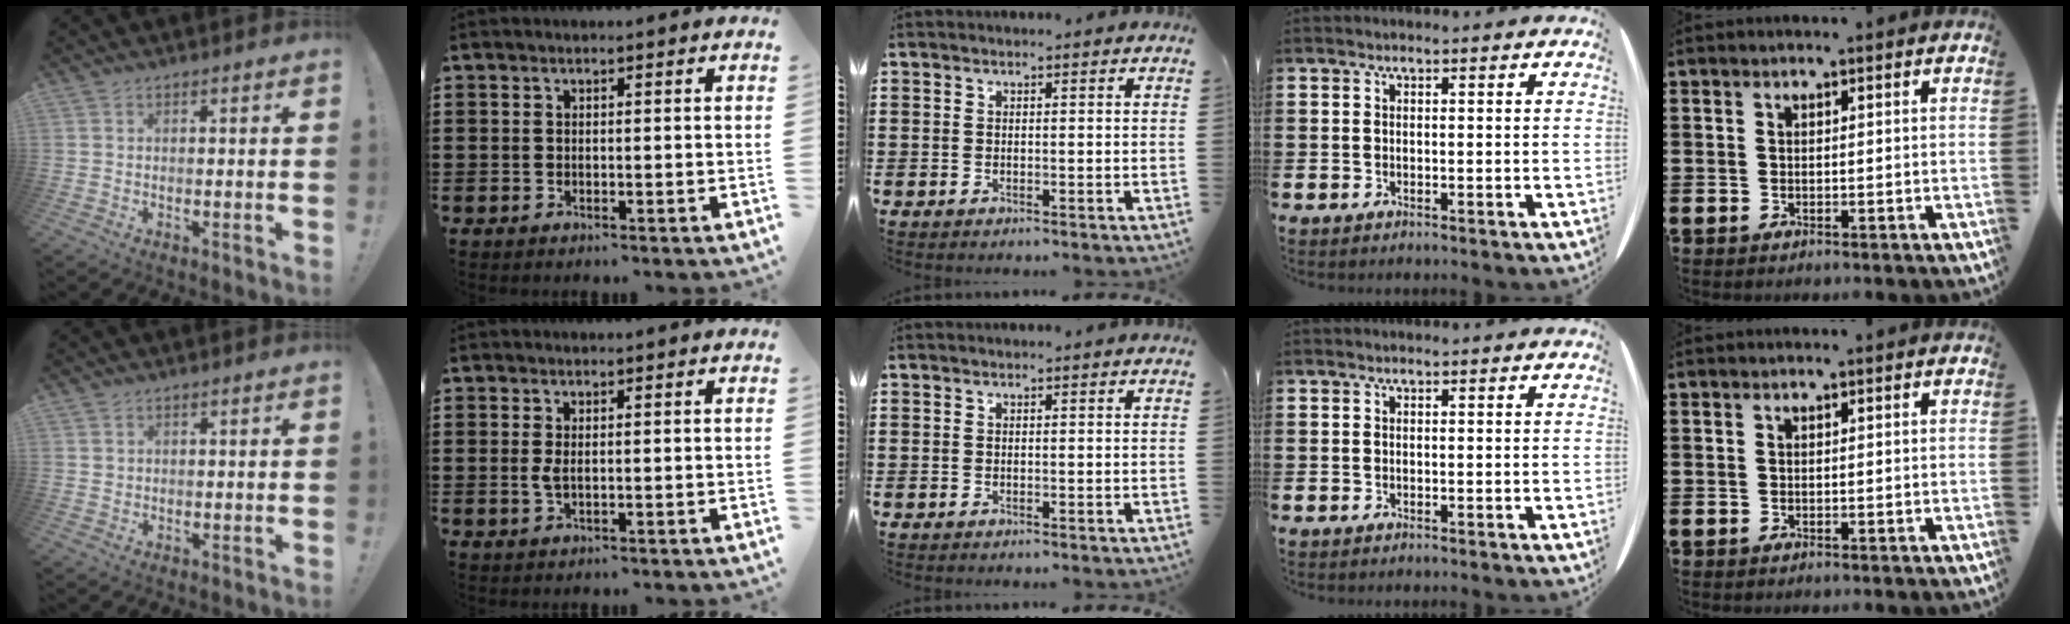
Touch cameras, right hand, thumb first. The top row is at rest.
{"thumb": {"total": 1.0, "force": [0.5, 0.9, 0.2], "torque": [0.003, 0.000, 0.008]}, "index": {"total": 1.6, "force": [0.0, 0.4, 1.6], "torque": [-0.038, -0.003, -0.003]}}